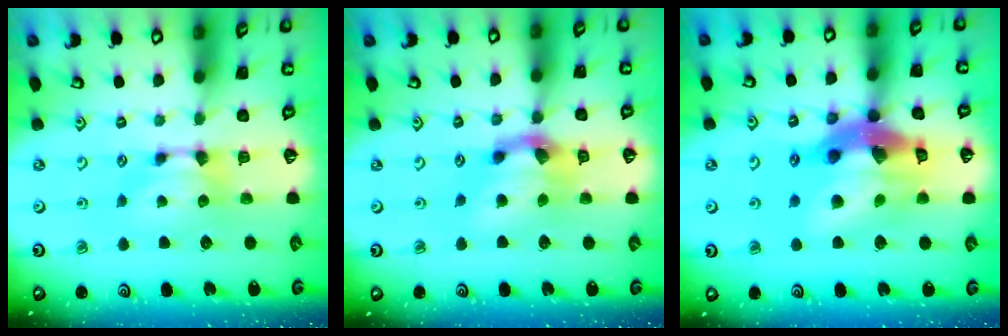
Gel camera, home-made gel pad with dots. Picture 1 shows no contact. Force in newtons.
{"total": 5.2, "press": 4.9, "slide": 1.9}
{"total": 17.1, "press": 16.7, "slide": 3.5}